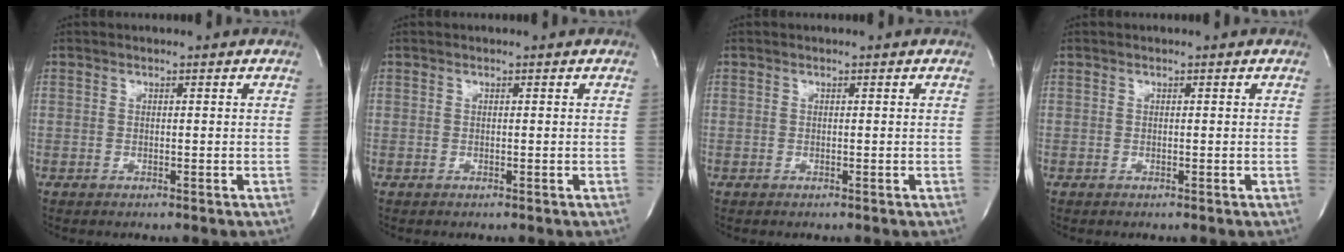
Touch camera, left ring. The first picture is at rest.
{"total": 0.0}
{"total": 0.0}
{"total": 0.0}